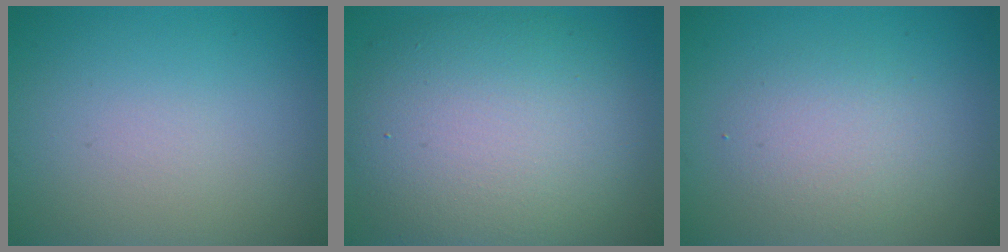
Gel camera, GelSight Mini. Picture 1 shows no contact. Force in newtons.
{"total": 10.2, "press": 10.2, "slide": 0.9}
{"total": 2.9, "press": 2.9, "slide": 0.2}